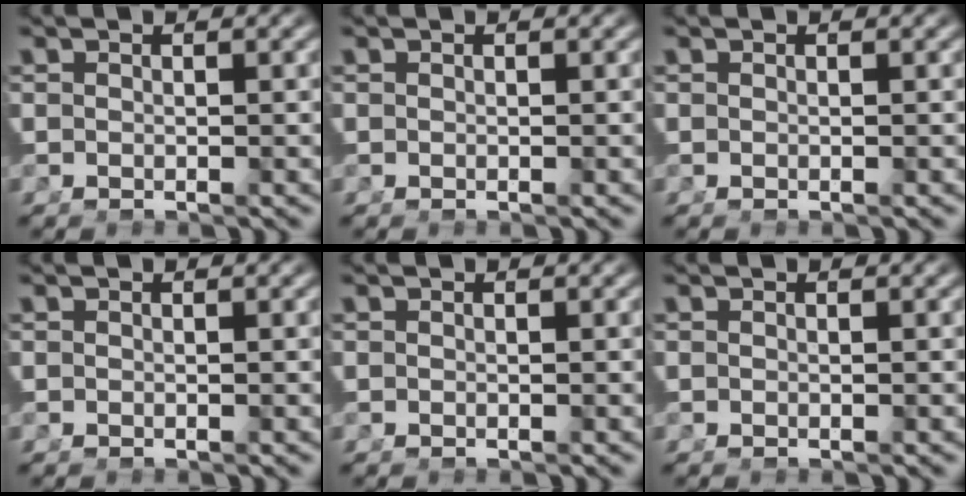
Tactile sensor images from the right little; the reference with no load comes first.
{"total": 0.0}
{"total": 0.0}
{"total": 0.0}
{"total": 0.0}
{"total": 0.0}